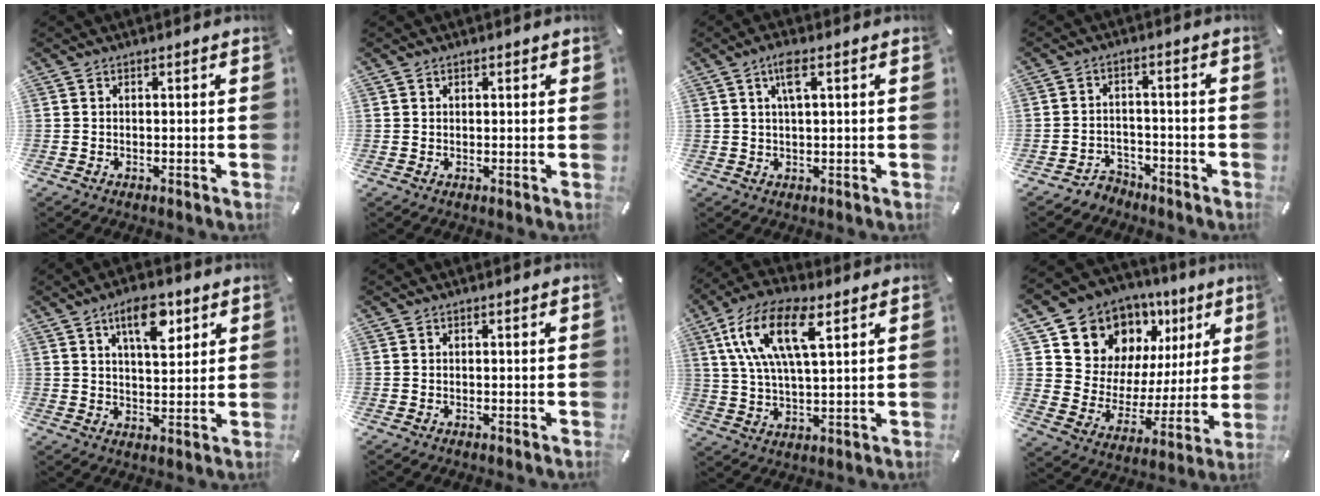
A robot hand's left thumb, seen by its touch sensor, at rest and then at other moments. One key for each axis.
{"total": 0.7, "fx": 0.4, "fy": 0.6, "fz": 0.1, "tx": -0.001, "ty": 0.003, "tz": 0.008}
{"total": 4.9, "fx": 1.9, "fy": 1.3, "fz": 4.4, "tx": -0.091, "ty": 0.006, "tz": 0.031}
{"total": 4.0, "fx": -3.0, "fy": 2.5, "fz": 0.8, "tx": -0.019, "ty": 0.013, "tz": -0.061}
{"total": 10.1, "fx": 5.3, "fy": 4.5, "fz": 7.3, "tx": -0.107, "ty": -0.017, "tz": 0.087}
{"total": 0.0}
{"total": 14.7, "fx": 6.7, "fy": 5.7, "fz": 11.8, "tx": -0.258, "ty": 0.001, "tz": 0.116}
{"total": 13.0, "fx": 9.4, "fy": 8.8, "fz": 1.9, "tx": -0.042, "ty": -0.096, "tz": 0.170}